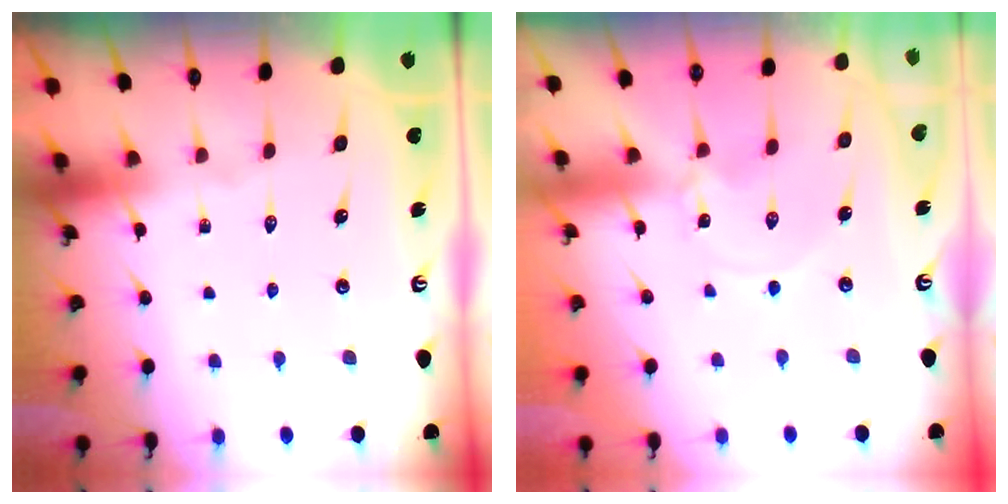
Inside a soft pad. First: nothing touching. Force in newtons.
{"total": 0.0}